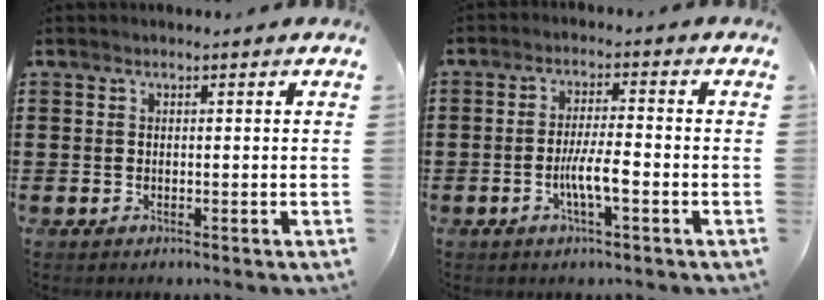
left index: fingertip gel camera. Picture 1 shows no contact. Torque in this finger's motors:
{"motor_torque": [0.75, 0.25, 0.16, 0.11]}